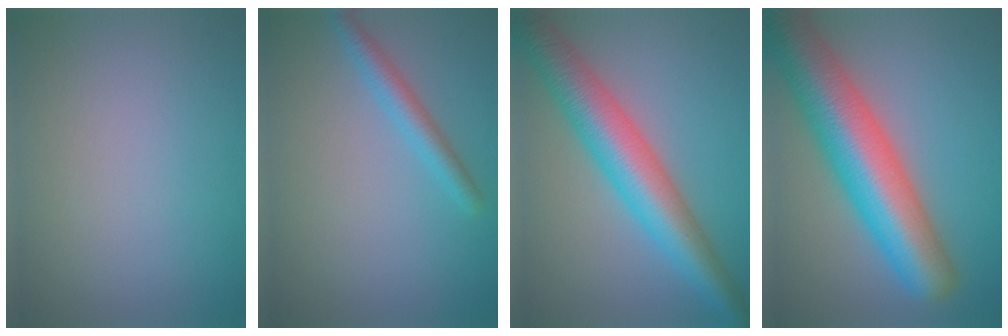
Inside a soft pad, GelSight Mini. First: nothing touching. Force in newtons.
{"total": 2.3, "press": 2.3, "slide": 0.1}
{"total": 7.8, "press": 7.8, "slide": 0.2}
{"total": 11.3, "press": 11.3, "slide": 0.5}